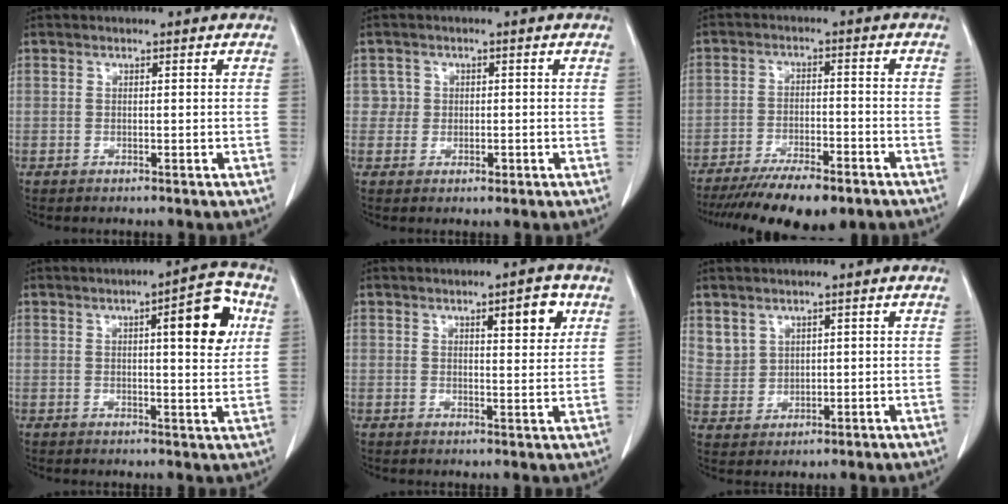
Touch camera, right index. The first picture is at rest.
{"total": 2.3, "force": [0.2, 2.3, 0.0], "torque": [0.010, 0.005, 0.001]}
{"total": 12.6, "force": [-9.7, 3.3, 7.4], "torque": [-0.113, -0.016, -0.152]}
{"total": 8.9, "force": [2.7, 1.6, 8.4], "torque": [-0.107, 0.010, 0.031]}
{"total": 5.0, "force": [2.4, 1.1, 4.3], "torque": [-0.058, -0.003, 0.034]}
{"total": 3.9, "force": [2.7, 2.8, 0.6], "torque": [-0.009, 0.001, 0.066]}